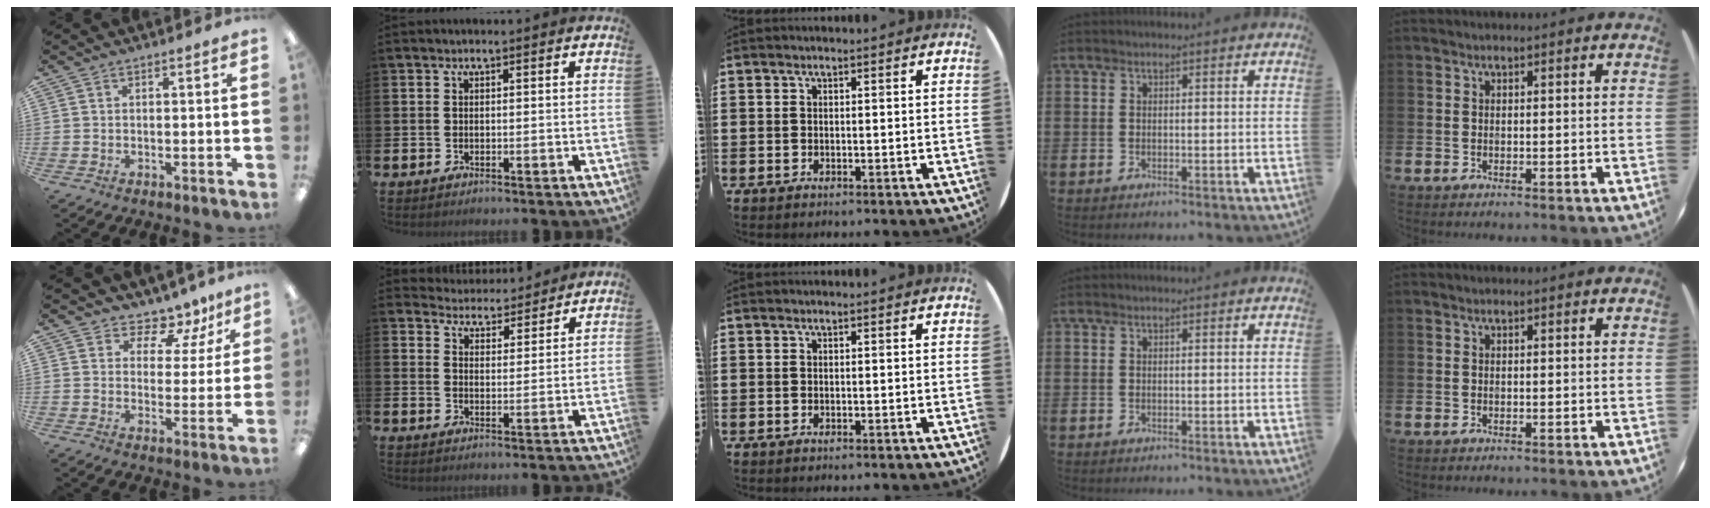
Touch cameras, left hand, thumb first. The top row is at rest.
{"thumb": {"total": 7.7, "force": [6.3, 3.9, 2.1], "torque": [-0.034, -0.051, 0.114]}, "index": {"total": 4.7, "force": [4.6, 1.0, -0.4], "torque": [-0.004, -0.038, 0.080]}}